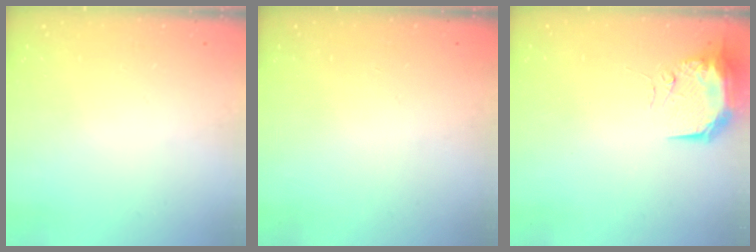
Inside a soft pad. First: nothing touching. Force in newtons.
{"total": 0.0}
{"total": 14.8, "press": 11.3, "slide": 9.5}